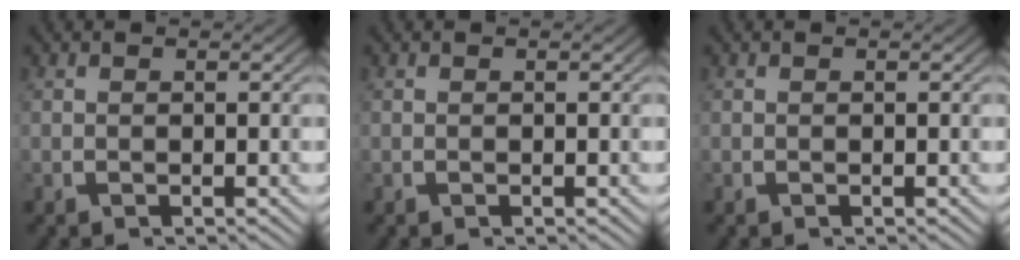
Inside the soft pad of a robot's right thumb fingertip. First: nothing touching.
{"total": 0.0}
{"total": 0.0}